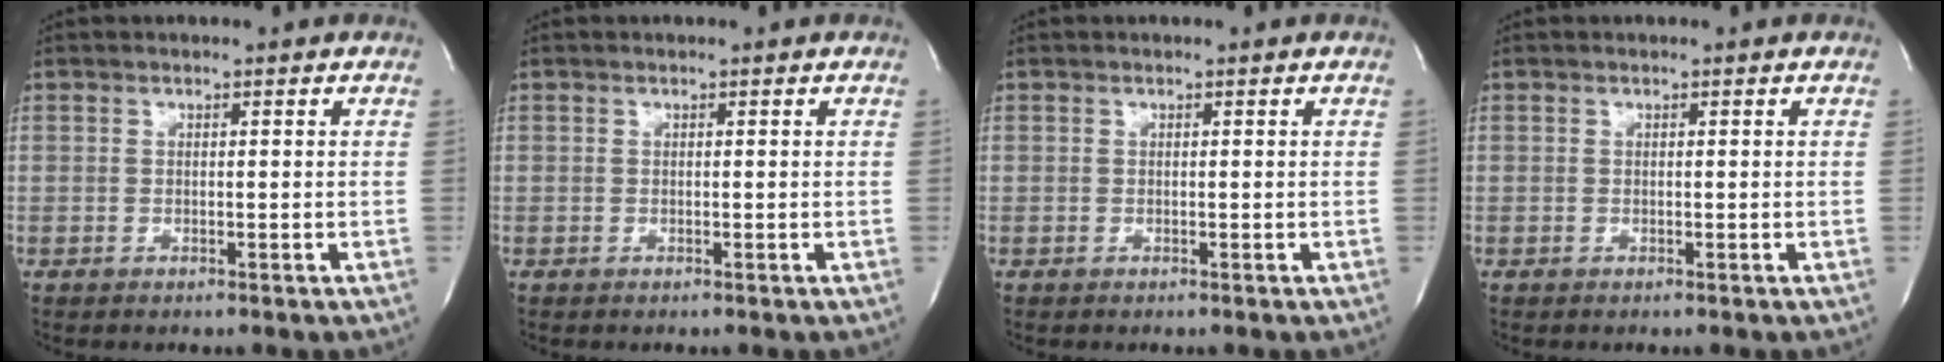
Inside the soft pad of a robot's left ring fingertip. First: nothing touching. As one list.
[{"total": 0.0}, {"total": 0.0}, {"total": 0.0}]